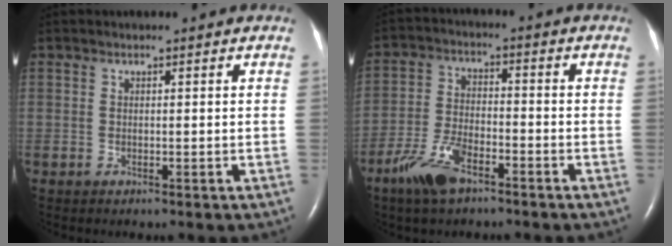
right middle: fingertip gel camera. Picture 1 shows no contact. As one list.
[{"total": 7.8, "force": [-5.2, 2.7, 5.2], "torque": [-0.119, -0.006, -0.101]}]